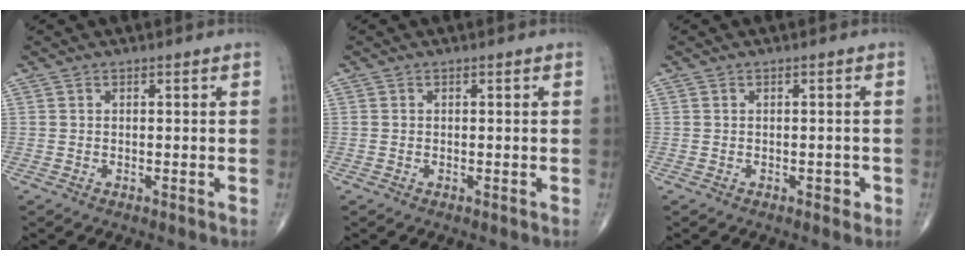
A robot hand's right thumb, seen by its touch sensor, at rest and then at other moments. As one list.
[{"total": 0.0}, {"total": 1.3, "force": [-0.6, 0.9, 0.9], "torque": [-0.003, 0.002, -0.009]}]